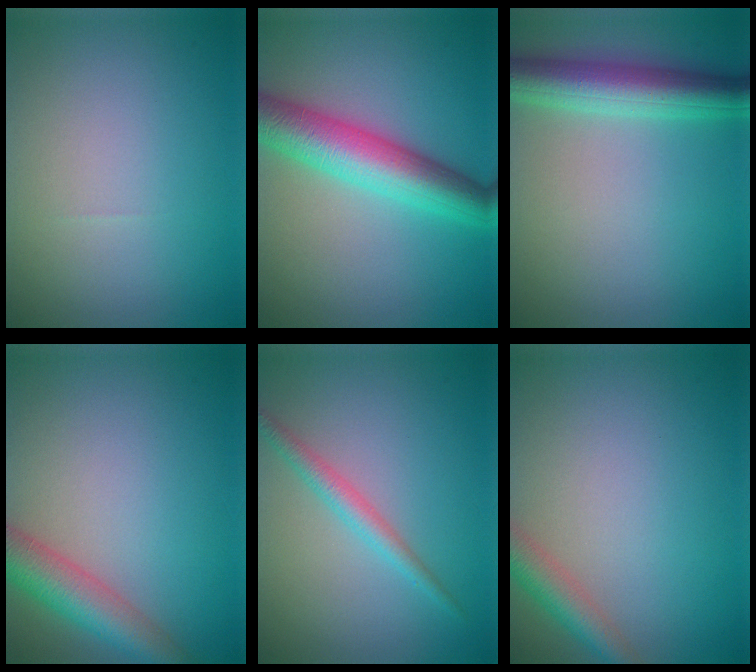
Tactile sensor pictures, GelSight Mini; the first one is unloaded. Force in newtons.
{"total": 7.2, "press": 7.2, "slide": 0.1}
{"total": 5.7, "press": 5.7, "slide": 0.3}
{"total": 5.0, "press": 5.0, "slide": 0.3}
{"total": 2.1, "press": 2.1, "slide": 0.0}
{"total": 2.9, "press": 2.9, "slide": 0.1}